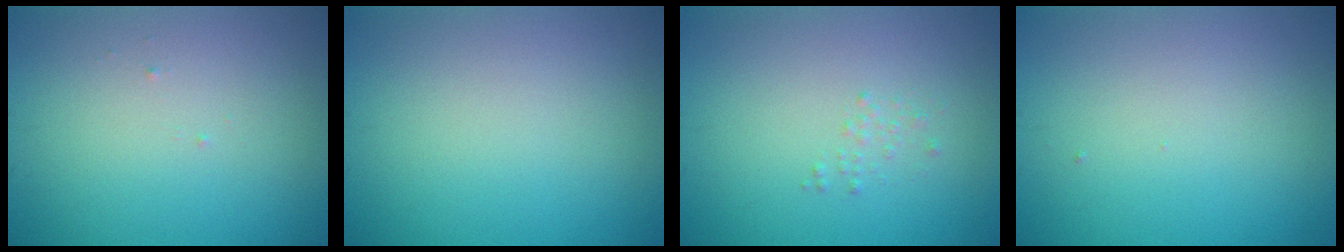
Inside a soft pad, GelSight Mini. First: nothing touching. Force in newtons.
{"total": 0.0}
{"total": 0.6, "press": 0.6, "slide": 0.1}
{"total": 0.0}